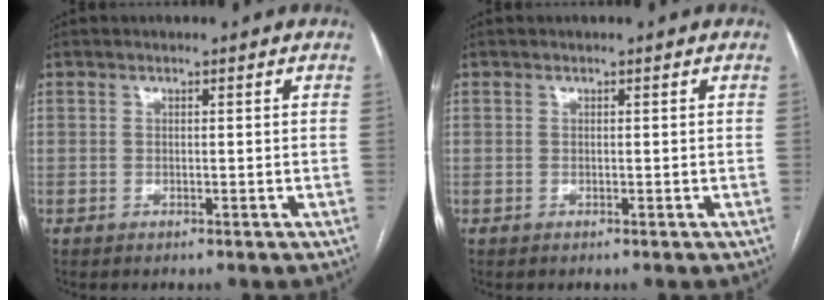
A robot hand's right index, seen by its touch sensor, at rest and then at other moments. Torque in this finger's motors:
{"motor_torque": [0.00, 0.00, 0.00, 0.00]}